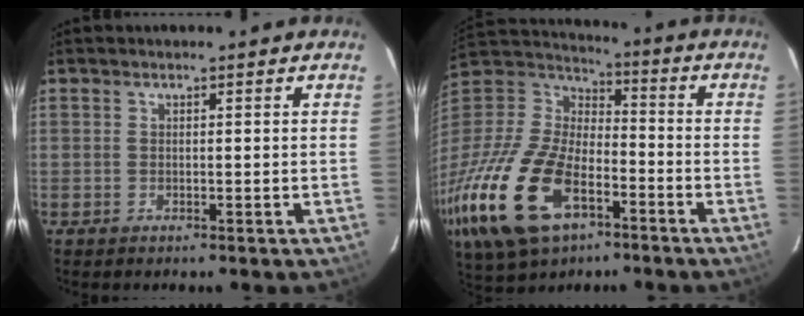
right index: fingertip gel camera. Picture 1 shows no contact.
{"total": 29.8, "force": [-13.9, 16.5, 20.6], "torque": [-0.479, -0.040, -0.248]}